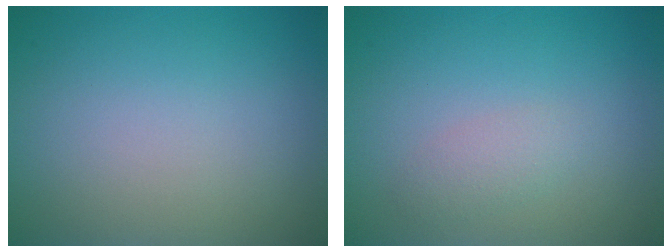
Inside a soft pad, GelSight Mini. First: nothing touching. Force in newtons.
{"total": 1.3, "press": 1.3, "slide": 0.0}